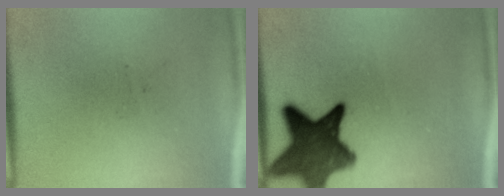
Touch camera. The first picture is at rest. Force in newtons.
{"total": 11.3}